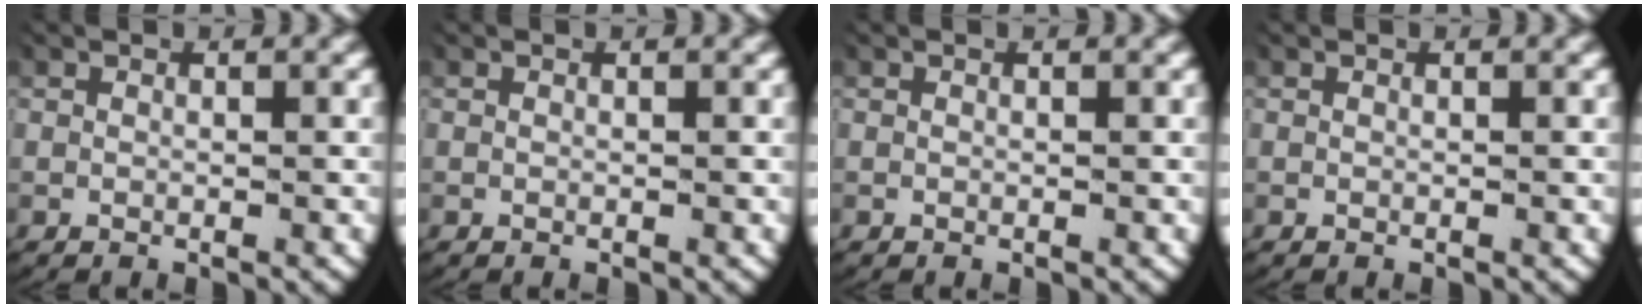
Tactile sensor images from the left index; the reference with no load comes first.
{"total": 0.0}
{"total": 0.0}
{"total": 0.0}